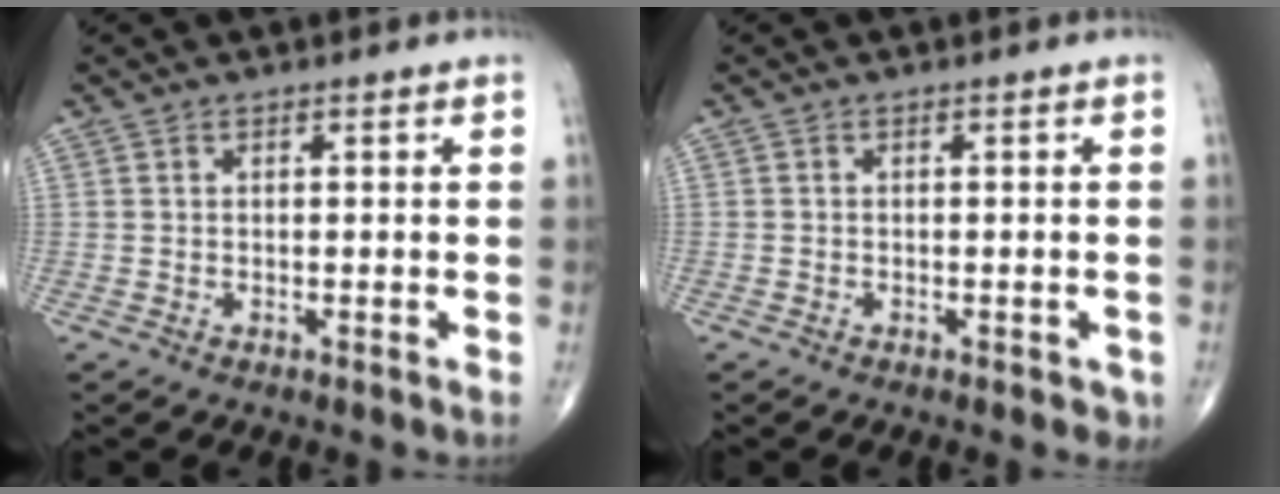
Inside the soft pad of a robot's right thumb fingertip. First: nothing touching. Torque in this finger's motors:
{"motor_torque": [3.42, 0.03, 0.42, -2.35, 0.05]}